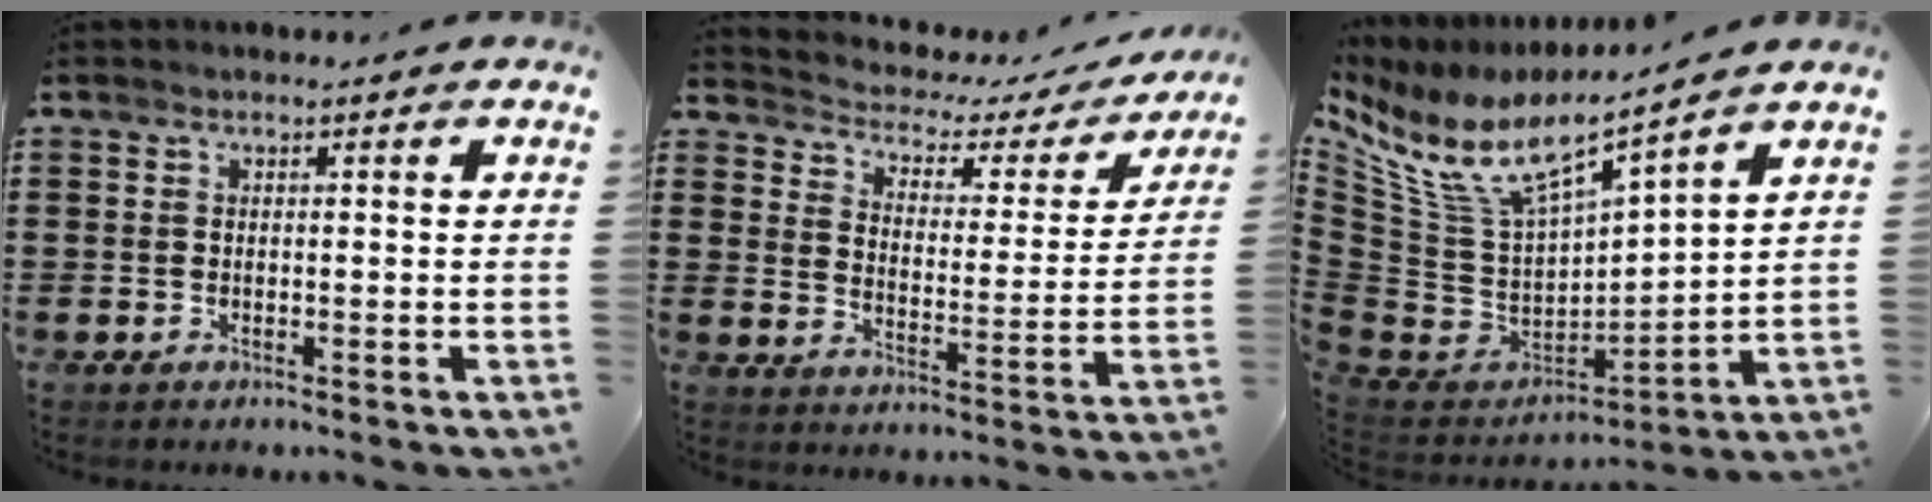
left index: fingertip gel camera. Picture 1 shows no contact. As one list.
[{"total": 2.8, "force": [2.2, 1.4, 0.8], "torque": [-0.035, -0.021, 0.028]}, {"total": 9.3, "force": [6.3, 2.5, 6.3], "torque": [-0.160, -0.055, 0.106]}]